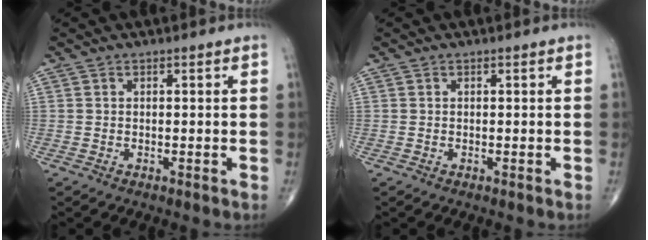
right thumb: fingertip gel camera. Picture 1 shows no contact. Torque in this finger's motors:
{"motor_torque": [0.00, 0.00, 0.00, 0.00, 0.00]}